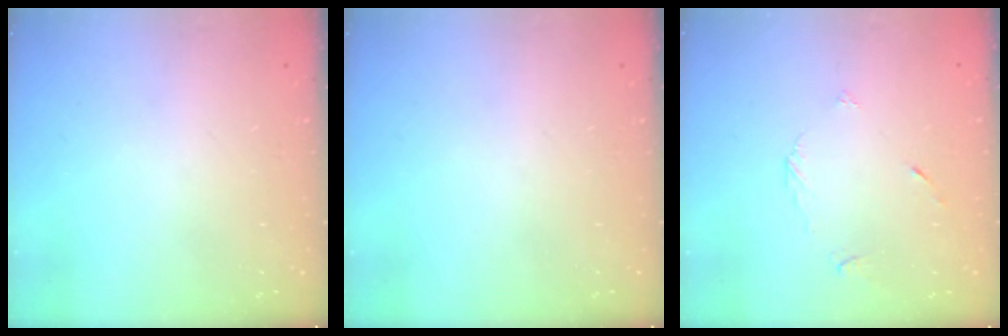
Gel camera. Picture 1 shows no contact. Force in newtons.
{"total": 0.0}
{"total": 4.0, "press": 4.0, "slide": 0.4}